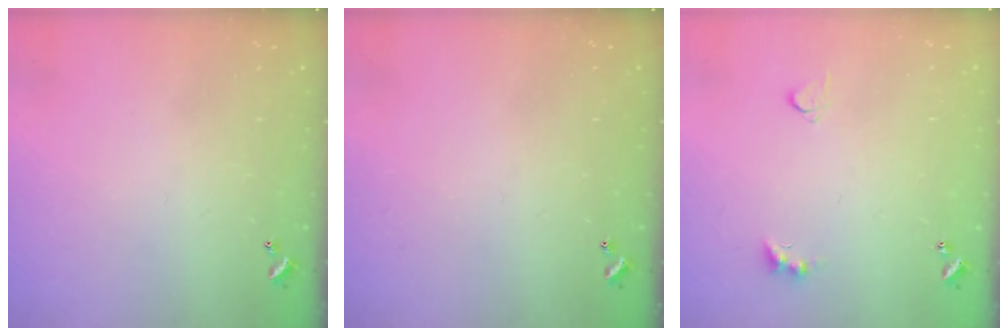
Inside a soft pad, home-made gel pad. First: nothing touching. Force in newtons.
{"total": 0.0}
{"total": 4.5, "press": 4.4, "slide": 0.8}